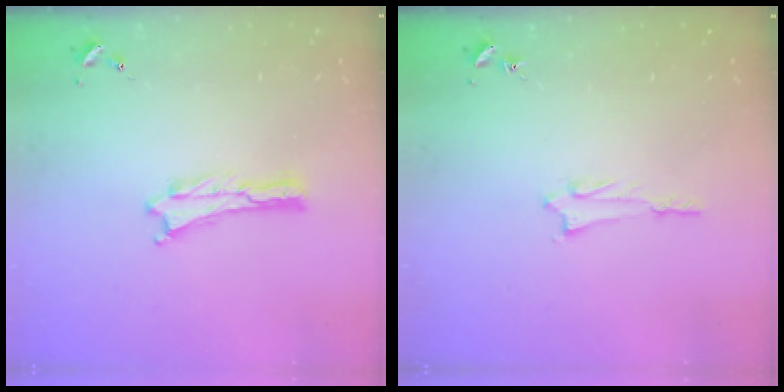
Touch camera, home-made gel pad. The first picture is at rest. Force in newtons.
{"total": 1.4, "press": 1.4, "slide": 0.2}